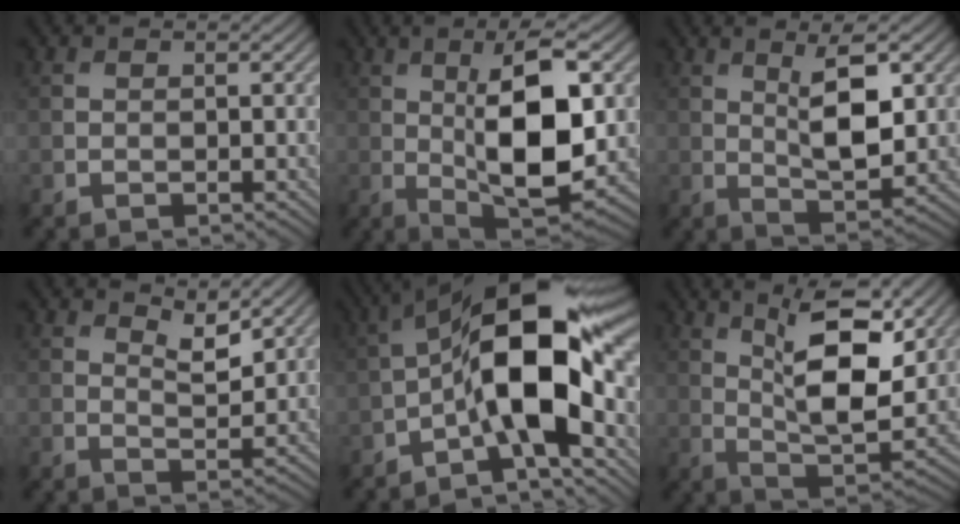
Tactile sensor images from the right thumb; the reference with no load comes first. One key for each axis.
{"total": 12.5, "fx": 0.9, "fy": 4.4, "fz": 11.7, "tx": -0.185, "ty": -0.004, "tz": 0.016}
{"total": 7.2, "fx": 2.0, "fy": 2.4, "fz": 6.5, "tx": -0.111, "ty": -0.002, "tz": 0.038}
{"total": 4.0, "fx": 3.0, "fy": 1.0, "fz": 2.4, "tx": -0.051, "ty": -0.010, "tz": 0.054}
{"total": 14.7, "fx": -2.7, "fy": 5.4, "fz": 13.5, "tx": -0.219, "ty": 0.018, "tz": -0.061}
{"total": 12.2, "fx": 5.5, "fy": 4.0, "fz": 10.1, "tx": -0.173, "ty": -0.003, "tz": 0.091}